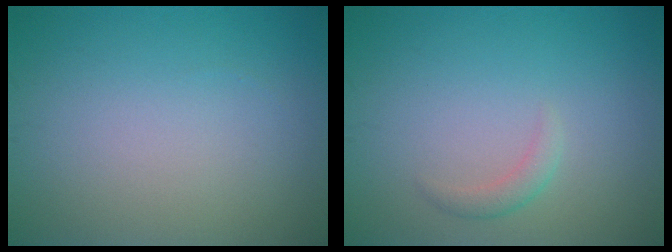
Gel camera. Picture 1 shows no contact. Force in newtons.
{"total": 1.2, "press": 1.2, "slide": 0.1}